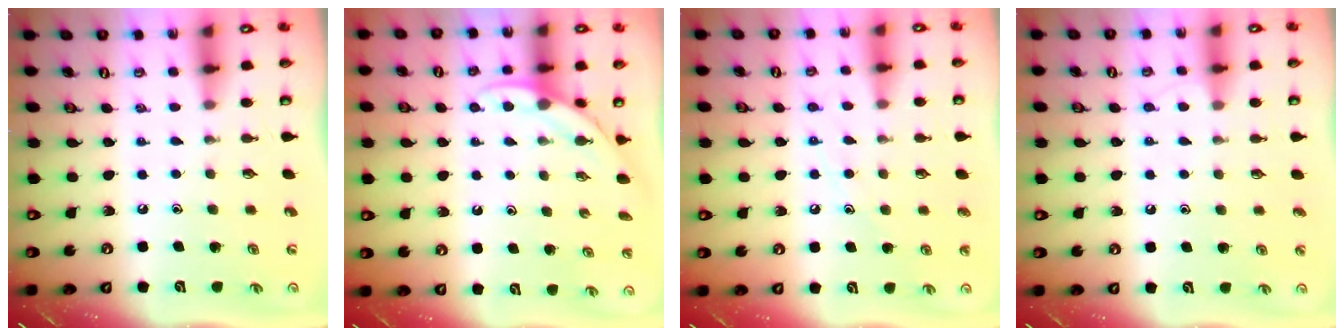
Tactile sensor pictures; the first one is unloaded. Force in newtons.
{"total": 5.4, "press": 5.4, "slide": 0.2}
{"total": 7.6, "press": 7.6, "slide": 0.4}
{"total": 4.9, "press": 4.9, "slide": 0.7}